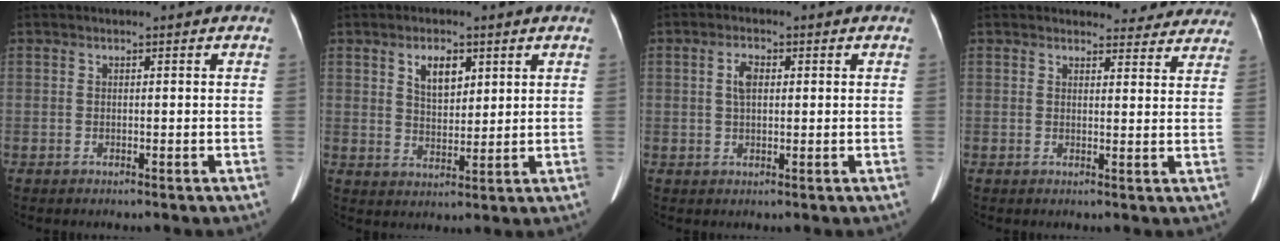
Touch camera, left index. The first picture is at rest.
{"total": 5.2, "force": [2.5, 2.6, 3.7], "torque": [-0.067, 0.009, 0.046]}
{"total": 2.9, "force": [0.7, 1.3, 2.5], "torque": [-0.052, 0.012, 0.012]}
{"total": 10.0, "force": [9.6, 2.8, 1.3], "torque": [0.021, -0.010, 0.087]}